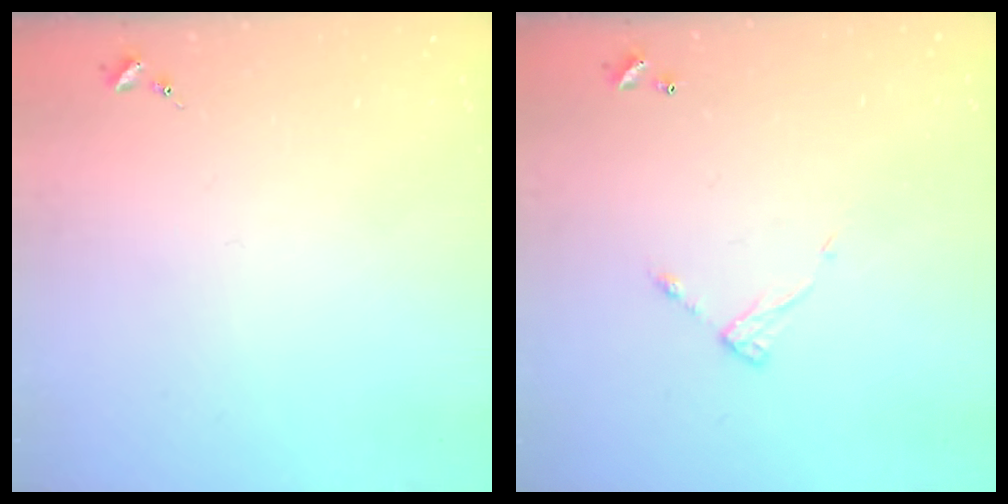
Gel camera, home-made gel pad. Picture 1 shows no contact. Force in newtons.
{"total": 6.4, "press": 6.4, "slide": 0.4}